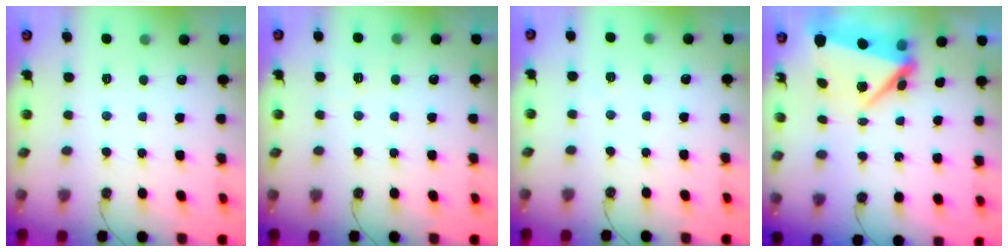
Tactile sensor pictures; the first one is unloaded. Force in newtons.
{"total": 4.1, "press": 4.1, "slide": 0.2}
{"total": 2.0, "press": 1.9, "slide": 0.8}
{"total": 6.7, "press": 6.6, "slide": 1.5}